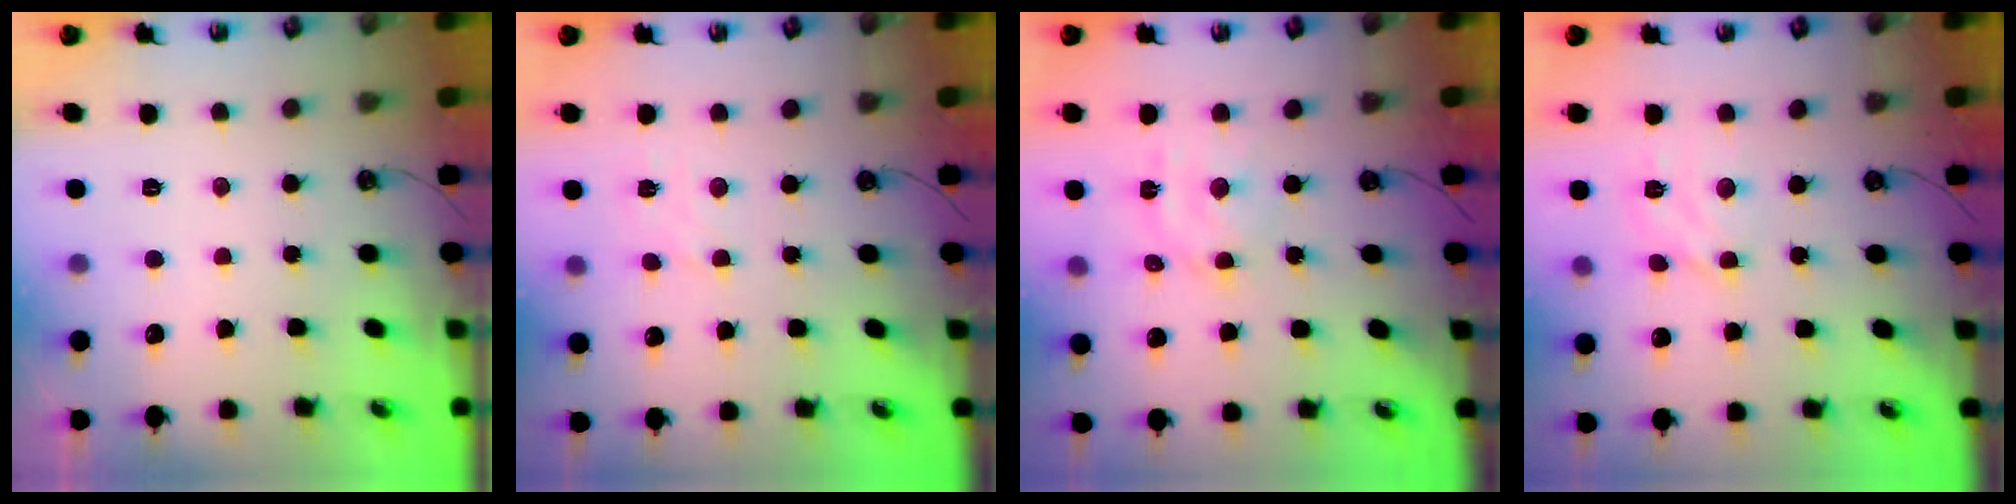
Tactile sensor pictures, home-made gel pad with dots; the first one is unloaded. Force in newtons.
{"total": 2.5, "press": 2.5, "slide": 0.4}
{"total": 6.6, "press": 6.5, "slide": 1.0}
{"total": 4.7, "press": 4.7, "slide": 0.3}